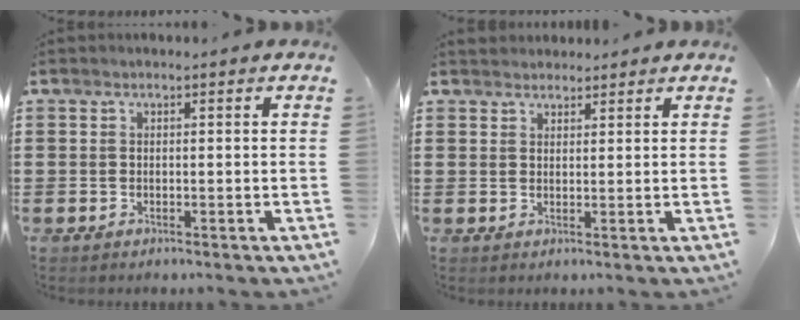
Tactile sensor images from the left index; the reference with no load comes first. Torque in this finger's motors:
{"motor_torque": [2.14, 0.00, 0.10, 0.06]}